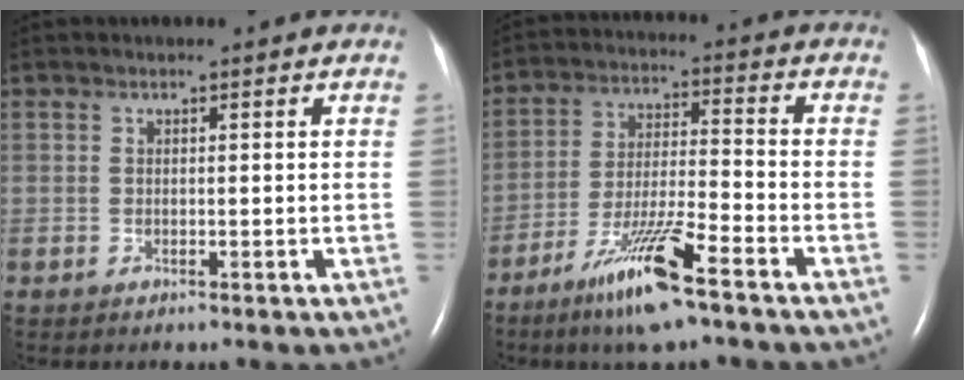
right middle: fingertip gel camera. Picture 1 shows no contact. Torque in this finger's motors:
{"motor_torque": [1.32, -0.82, 0.29, 0.18]}